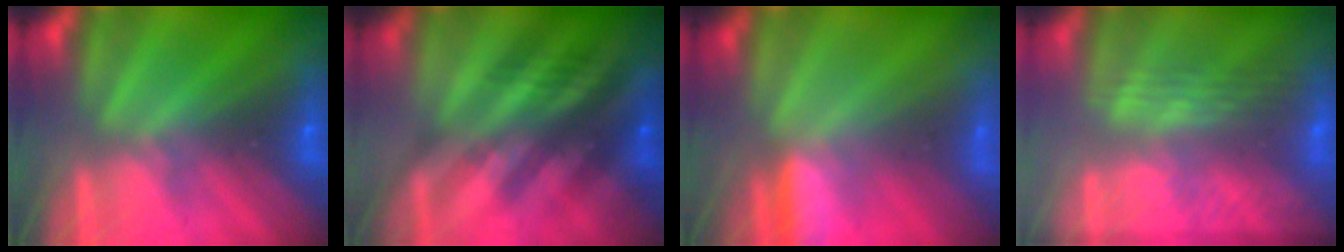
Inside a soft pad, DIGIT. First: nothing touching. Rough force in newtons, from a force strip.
{"total": 2.4}
{"total": 2.9}
{"total": 2.8}